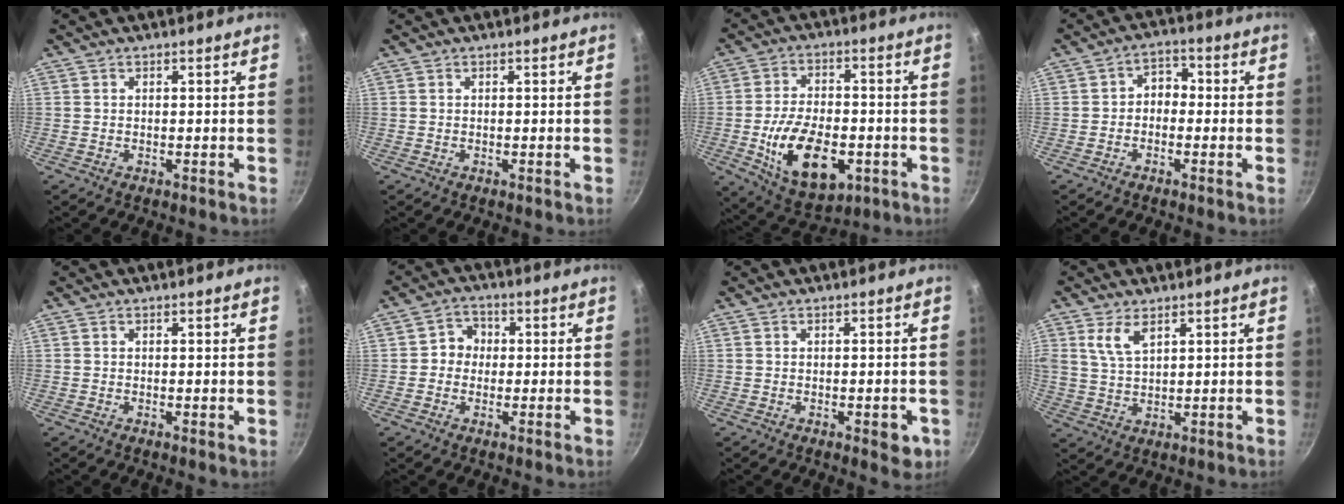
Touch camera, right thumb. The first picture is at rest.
{"total": 0.0}
{"total": 16.6, "force": [-4.6, 9.4, 12.9], "torque": [-0.206, 0.011, -0.063]}
{"total": 4.2, "force": [-0.8, 3.3, 2.5], "torque": [-0.013, 0.023, -0.025]}
{"total": 0.0}
{"total": 4.3, "force": [0.0, 4.0, 1.7], "torque": [0.008, 0.011, -0.009]}
{"total": 3.8, "force": [-1.3, 1.7, 3.1], "torque": [-0.030, 0.001, -0.015]}
{"total": 5.7, "force": [2.9, 3.0, 3.9], "torque": [-0.069, -0.016, 0.060]}